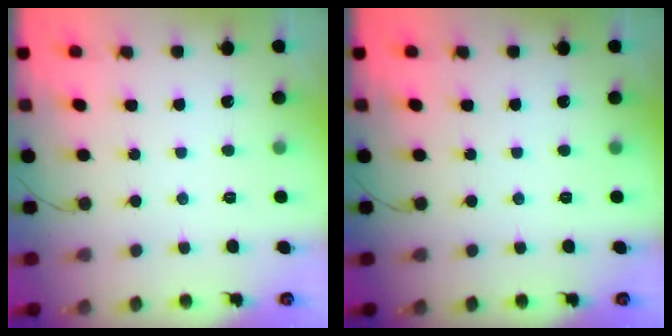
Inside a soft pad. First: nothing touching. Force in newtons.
{"total": 0.0}